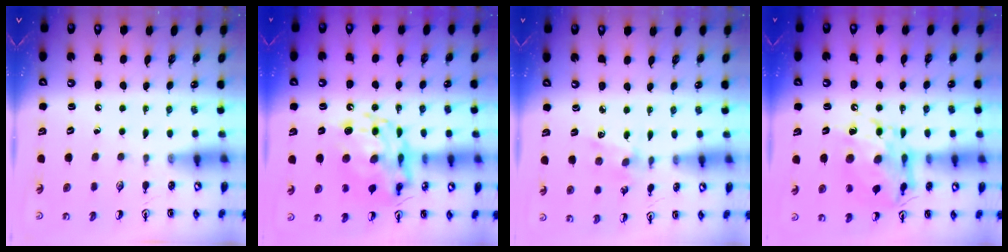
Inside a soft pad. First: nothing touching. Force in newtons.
{"total": 14.8, "press": 14.7, "slide": 1.6}
{"total": 2.7, "press": 2.7, "slide": 0.4}
{"total": 14.2, "press": 14.1, "slide": 1.6}